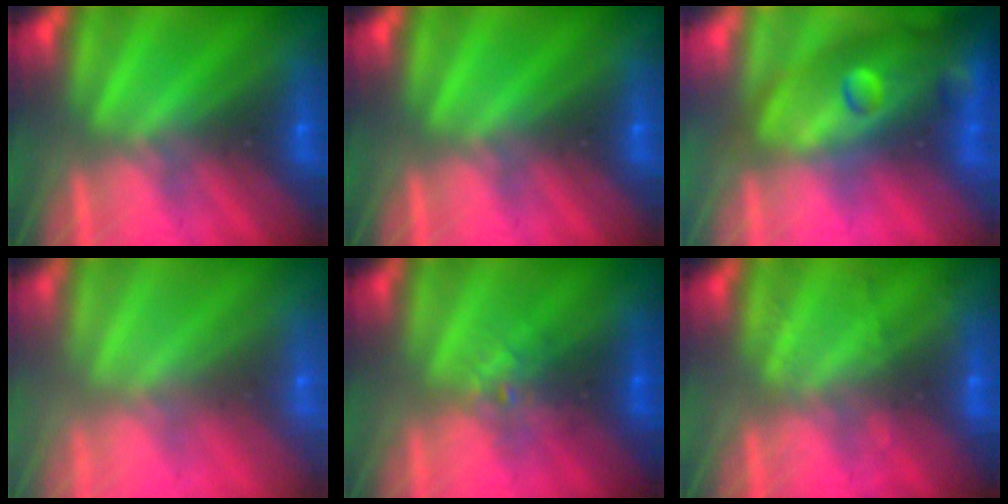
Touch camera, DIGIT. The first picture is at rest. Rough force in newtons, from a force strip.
{"total": 0.0}
{"total": 11.3}
{"total": 7.4}
{"total": 2.1}
{"total": 2.0}